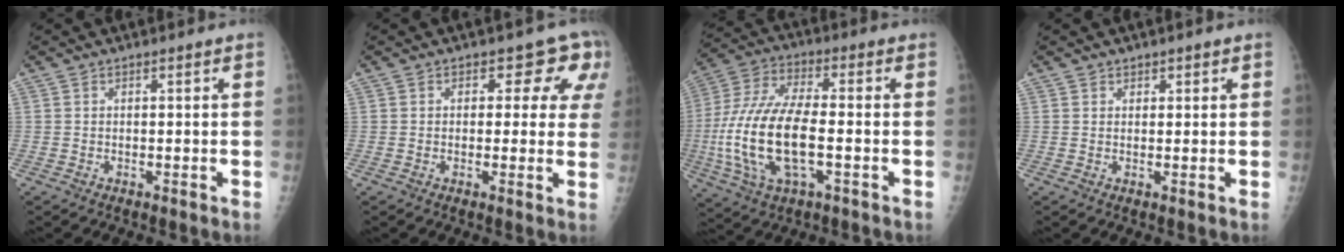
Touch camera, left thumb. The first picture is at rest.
{"total": 6.8, "force": [3.1, 4.5, 4.1], "torque": [-0.002, -0.007, 0.022]}
{"total": 18.2, "force": [-3.3, 7.4, 16.3], "torque": [-0.355, 0.016, -0.057]}
{"total": 1.2, "force": [0.7, 0.9, 0.0], "torque": [0.025, -0.002, 0.003]}